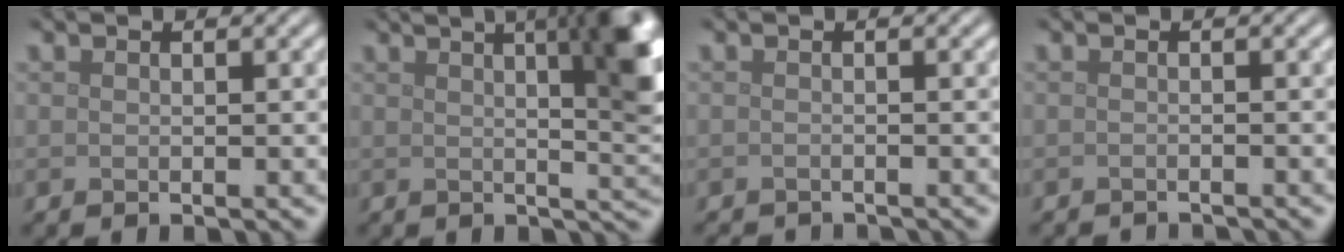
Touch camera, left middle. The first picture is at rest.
{"total": 12.3, "force": [4.0, 4.6, 10.6], "torque": [-0.087, 0.041, 0.036]}
{"total": 2.3, "force": [-2.2, 0.2, 0.4], "torque": [0.000, -0.010, -0.033]}
{"total": 2.0, "force": [-2.0, 0.2, 0.4], "torque": [0.002, -0.009, -0.030]}